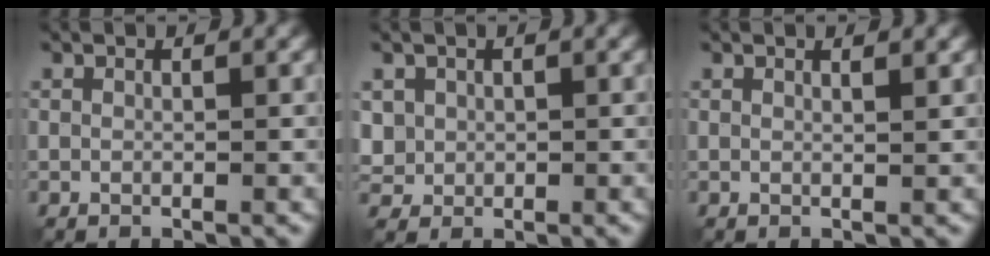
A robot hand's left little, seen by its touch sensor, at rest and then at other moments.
{"total": 1.8, "force": [0.5, 1.7, 0.5], "torque": [-0.015, -0.003, 0.012]}
{"total": 1.6, "force": [1.0, 0.6, 1.1], "torque": [-0.005, 0.007, 0.004]}